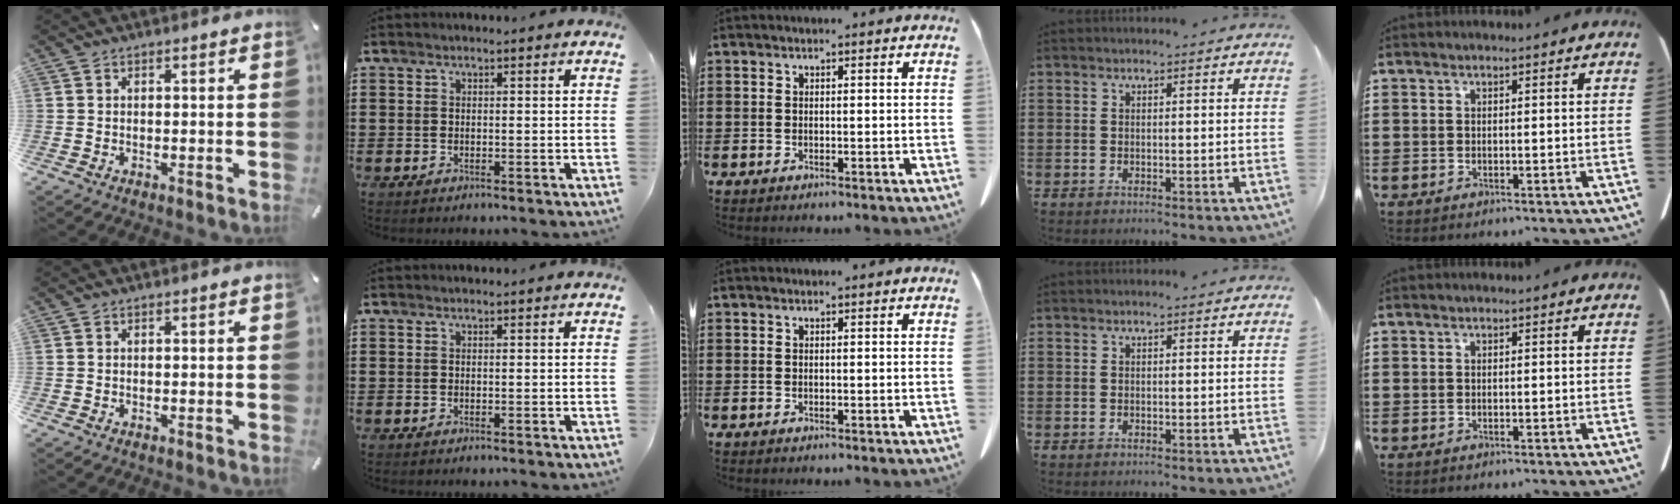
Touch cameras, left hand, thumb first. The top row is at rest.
{}